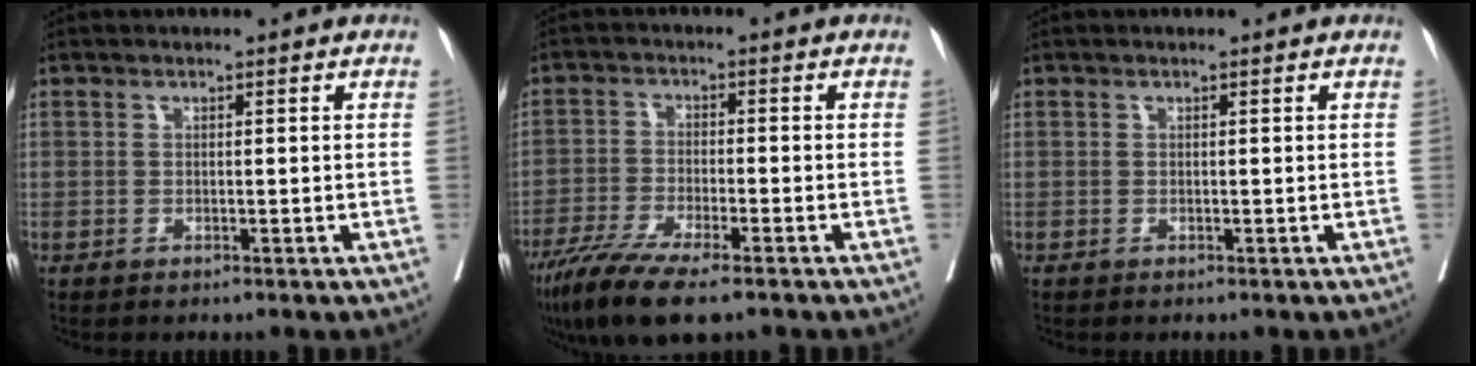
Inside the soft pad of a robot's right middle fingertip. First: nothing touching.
{"total": 10.5, "force": [-7.6, 1.6, 7.1], "torque": [-0.119, -0.024, -0.127]}
{"total": 0.0}